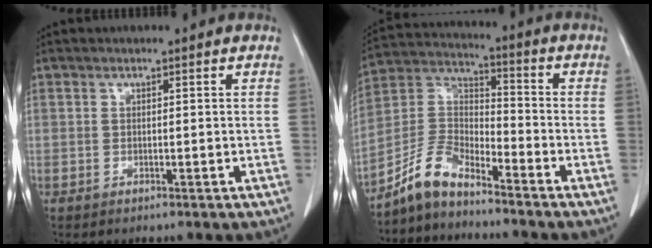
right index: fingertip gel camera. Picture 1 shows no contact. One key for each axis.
{"total": 8.1, "fx": -7.1, "fy": 2.3, "fz": 3.3, "tx": -0.077, "ty": 0.021, "tz": -0.140}